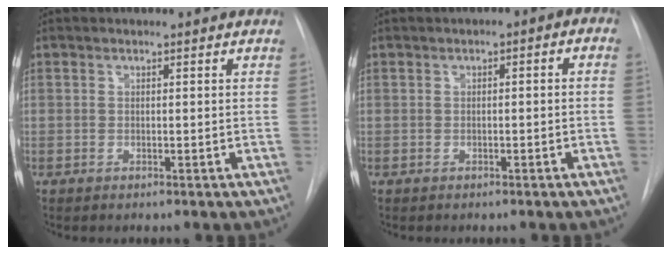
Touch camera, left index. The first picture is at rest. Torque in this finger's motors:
{"motor_torque": [0.53, -1.03, -0.07, 0.02]}